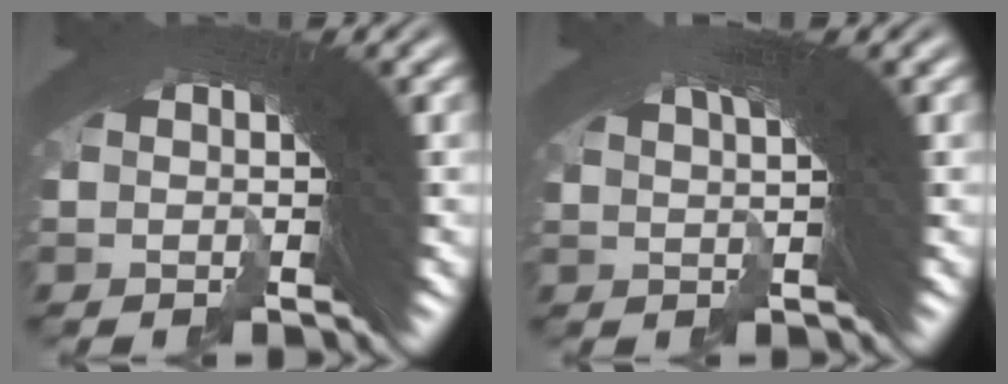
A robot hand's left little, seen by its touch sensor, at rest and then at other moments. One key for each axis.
{"total": 5.5, "fx": 3.8, "fy": -0.7, "fz": 3.8, "tx": -0.046, "ty": 0.046, "tz": 0.053}